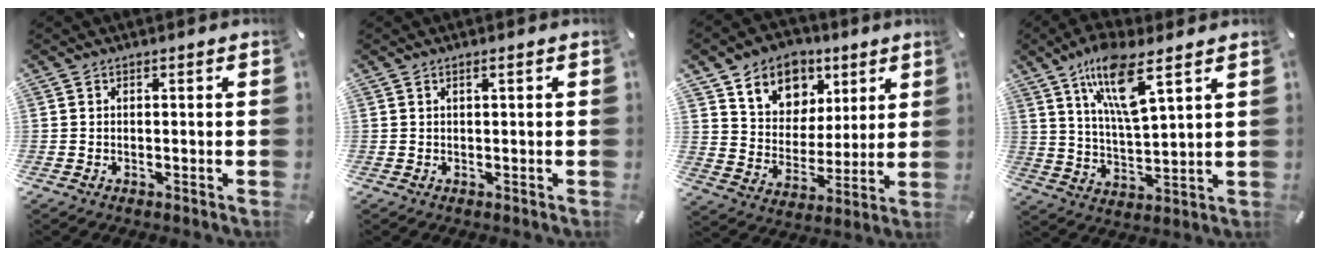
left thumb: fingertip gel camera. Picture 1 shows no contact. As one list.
[{"total": 0.9, "force": [0.3, 0.1, 0.9], "torque": [-0.016, 0.001, 0.005]}, {"total": 10.7, "force": [5.7, 9.0, 1.6], "torque": [-0.031, -0.045, 0.109]}, {"total": 13.0, "force": [8.3, 3.5, 9.3], "torque": [-0.175, -0.028, 0.145]}]